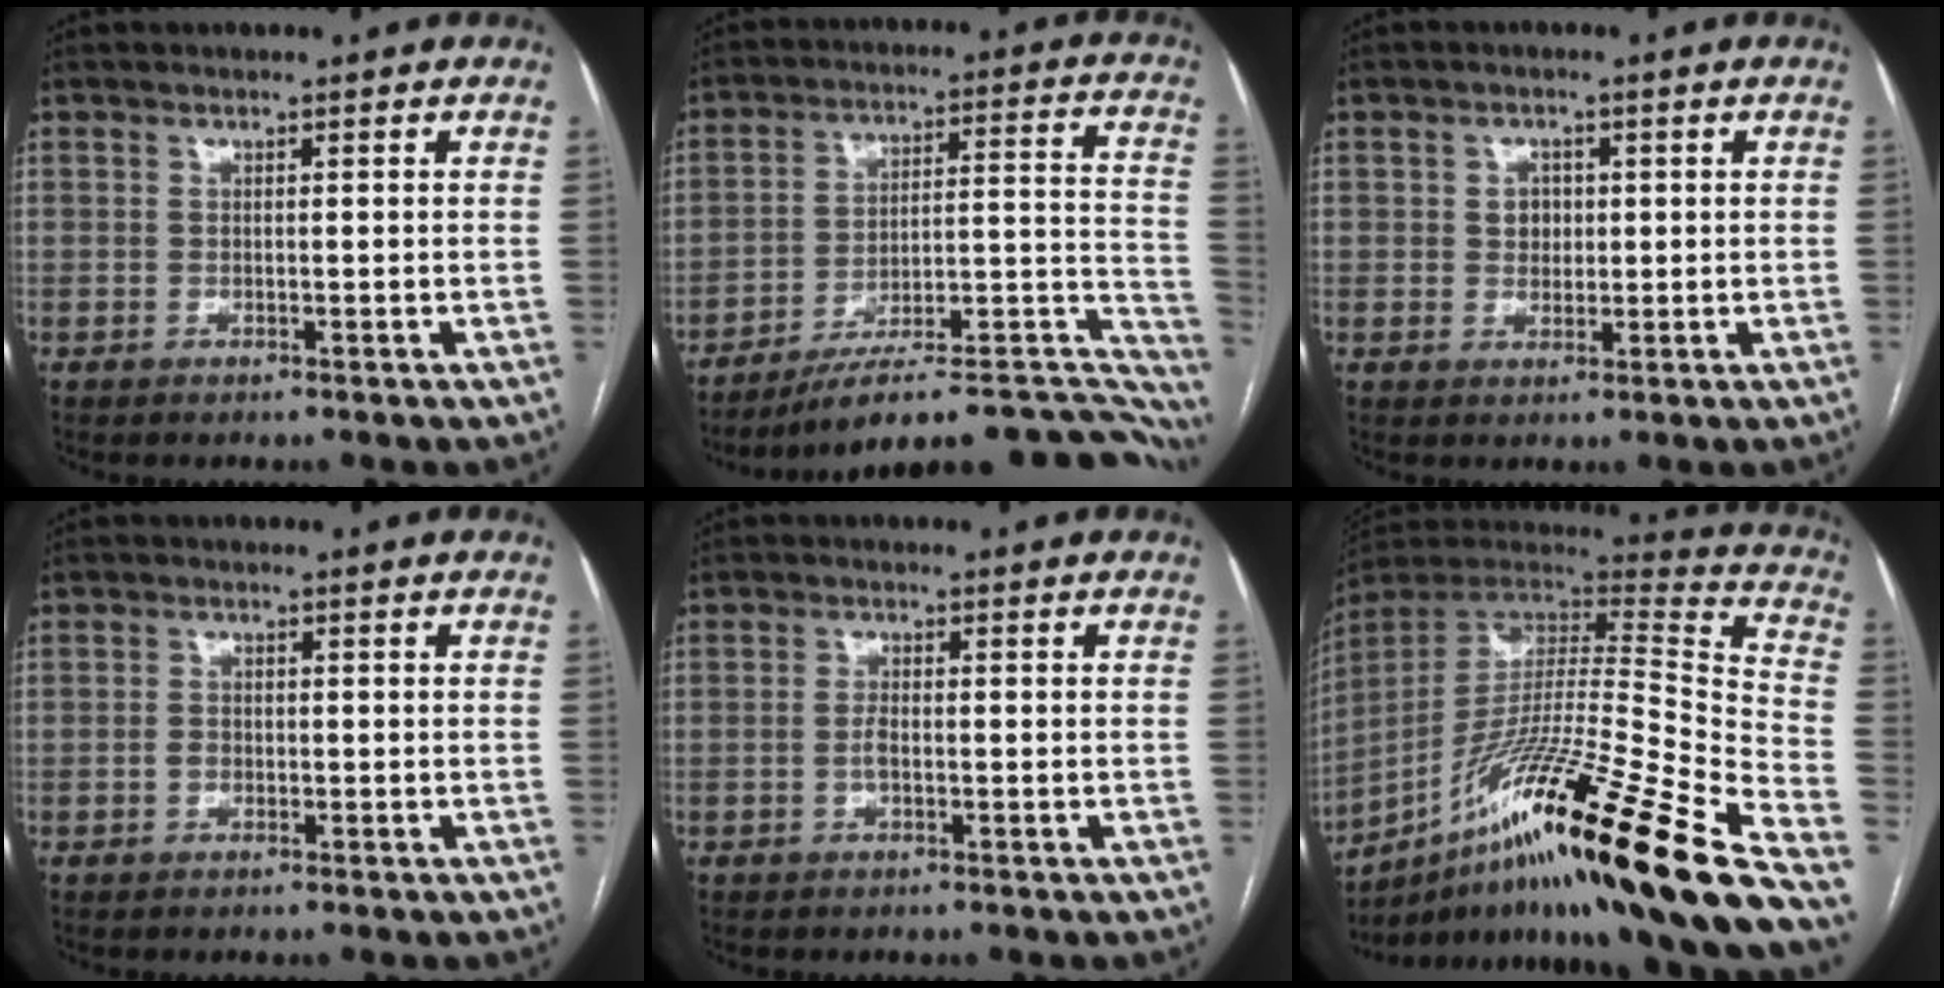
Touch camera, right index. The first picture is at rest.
{"total": 26.1, "force": [-22.7, 4.8, 11.9], "torque": [-0.065, 0.043, -0.303]}
{"total": 2.5, "force": [0.4, 2.1, 1.3], "torque": [-0.018, 0.003, 0.008]}
{"total": 1.3, "force": [-0.4, 0.9, 0.8], "torque": [-0.017, 0.003, -0.006]}
{"total": 1.6, "force": [-0.5, 0.4, 1.5], "torque": [-0.032, 0.001, -0.010]}
{"total": 36.8, "force": [-22.4, 1.5, 29.1], "torque": [-0.418, -0.042, -0.373]}